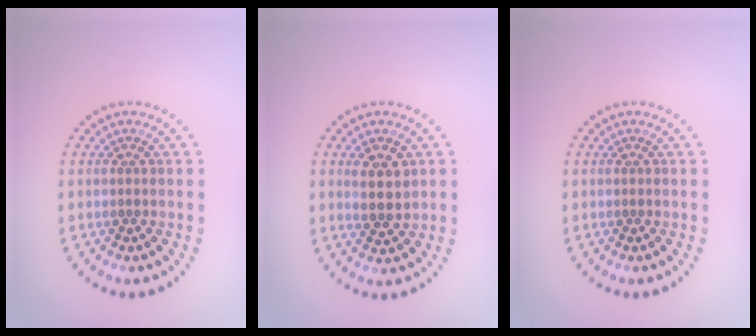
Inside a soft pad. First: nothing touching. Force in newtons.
{"total": 2.9, "press": 2.7, "slide": 0.9}
{"total": 0.0}